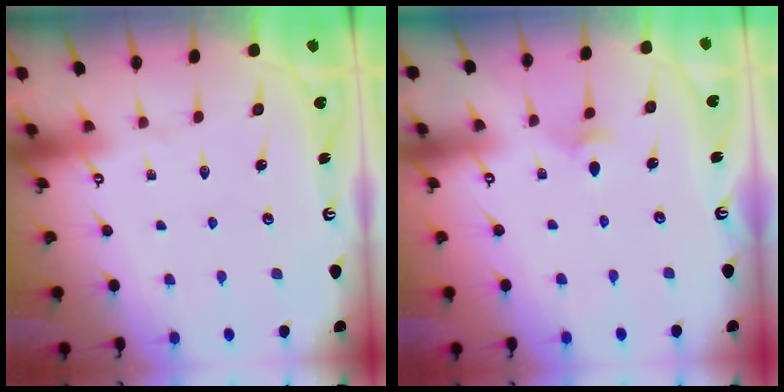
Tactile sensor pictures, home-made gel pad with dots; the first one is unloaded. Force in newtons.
{"total": 2.9, "press": 2.8, "slide": 0.9}